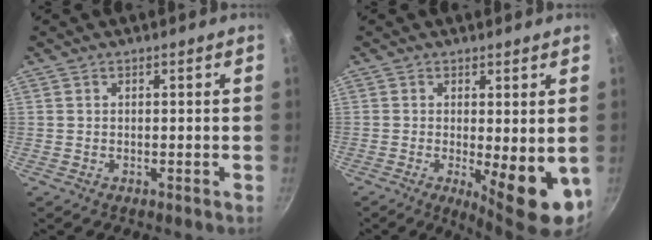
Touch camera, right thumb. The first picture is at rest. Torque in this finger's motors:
{"motor_torque": [-0.07, 0.95, 1.17, 0.21, 0.10]}